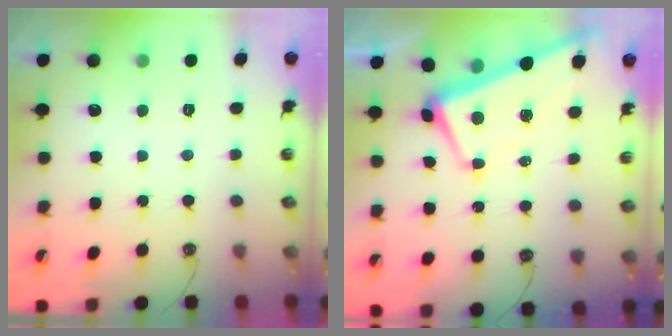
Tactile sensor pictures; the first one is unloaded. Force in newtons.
{"total": 1.5, "press": 1.3, "slide": 0.8}